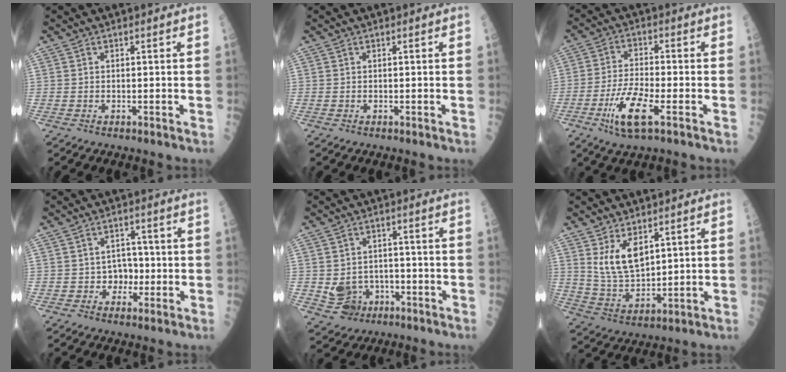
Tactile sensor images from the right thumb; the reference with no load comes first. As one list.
[{"total": 0.0}, {"total": 9.2, "force": [-3.9, 2.2, 8.0], "torque": [-0.172, 0.011, -0.072]}, {"total": 4.5, "force": [-0.6, 3.8, 2.3], "torque": [0.003, 0.011, -0.012]}, {"total": 6.4, "force": [-1.6, 5.6, 2.7], "torque": [-0.015, 0.014, -0.018]}, {"total": 8.5, "force": [4.1, 4.3, 6.1], "torque": [-0.100, -0.030, 0.091]}]